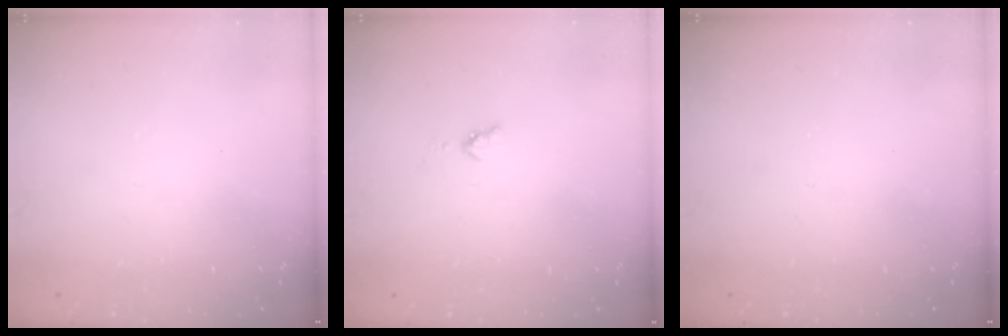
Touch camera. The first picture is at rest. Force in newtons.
{"total": 2.8, "press": 2.8, "slide": 0.4}
{"total": 0.0}